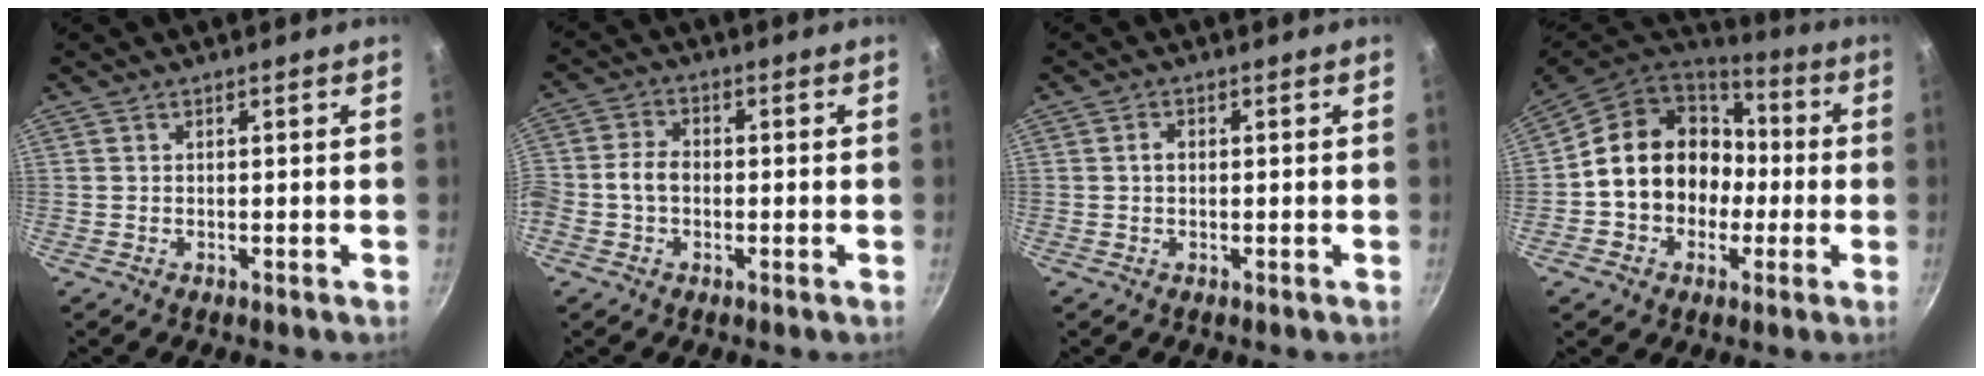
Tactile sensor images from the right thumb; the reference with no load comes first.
{"total": 5.3, "force": [-0.8, 4.0, 3.4], "torque": [-0.061, 0.020, -0.028]}
{"total": 1.8, "force": [0.1, 1.3, 1.3], "torque": [-0.020, 0.006, -0.001]}
{"total": 17.8, "force": [-0.7, 15.1, 9.5], "torque": [-0.132, 0.049, -0.011]}